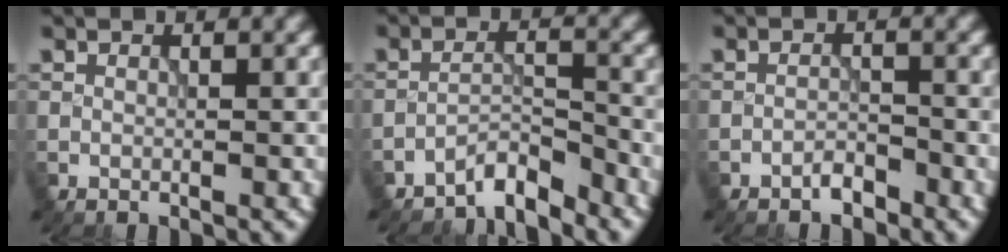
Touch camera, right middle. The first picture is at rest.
{"total": 3.2, "force": [-3.0, 0.4, 0.9], "torque": [-0.012, 0.008, -0.061]}
{"total": 1.4, "force": [-1.2, 0.4, 0.6], "torque": [-0.008, 0.005, -0.025]}